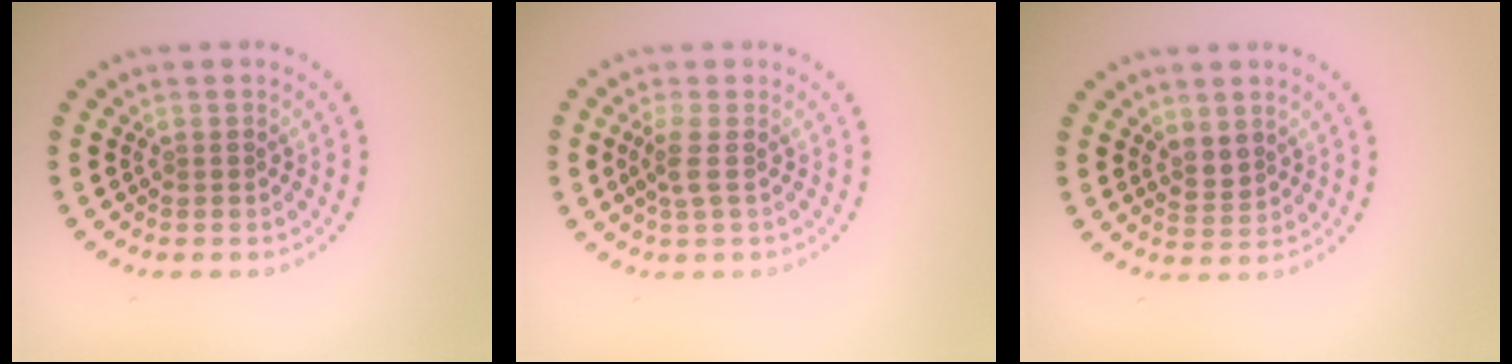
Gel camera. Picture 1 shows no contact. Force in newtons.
{"total": 1.6, "press": 1.2, "slide": 1.1}
{"total": 1.7, "press": 1.5, "slide": 0.8}